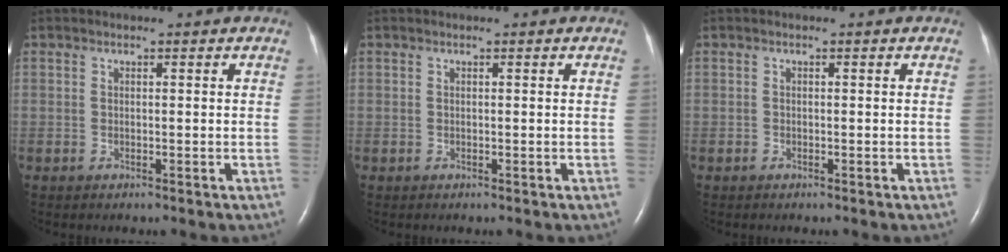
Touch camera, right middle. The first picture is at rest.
{"total": 0.0}
{"total": 0.0}